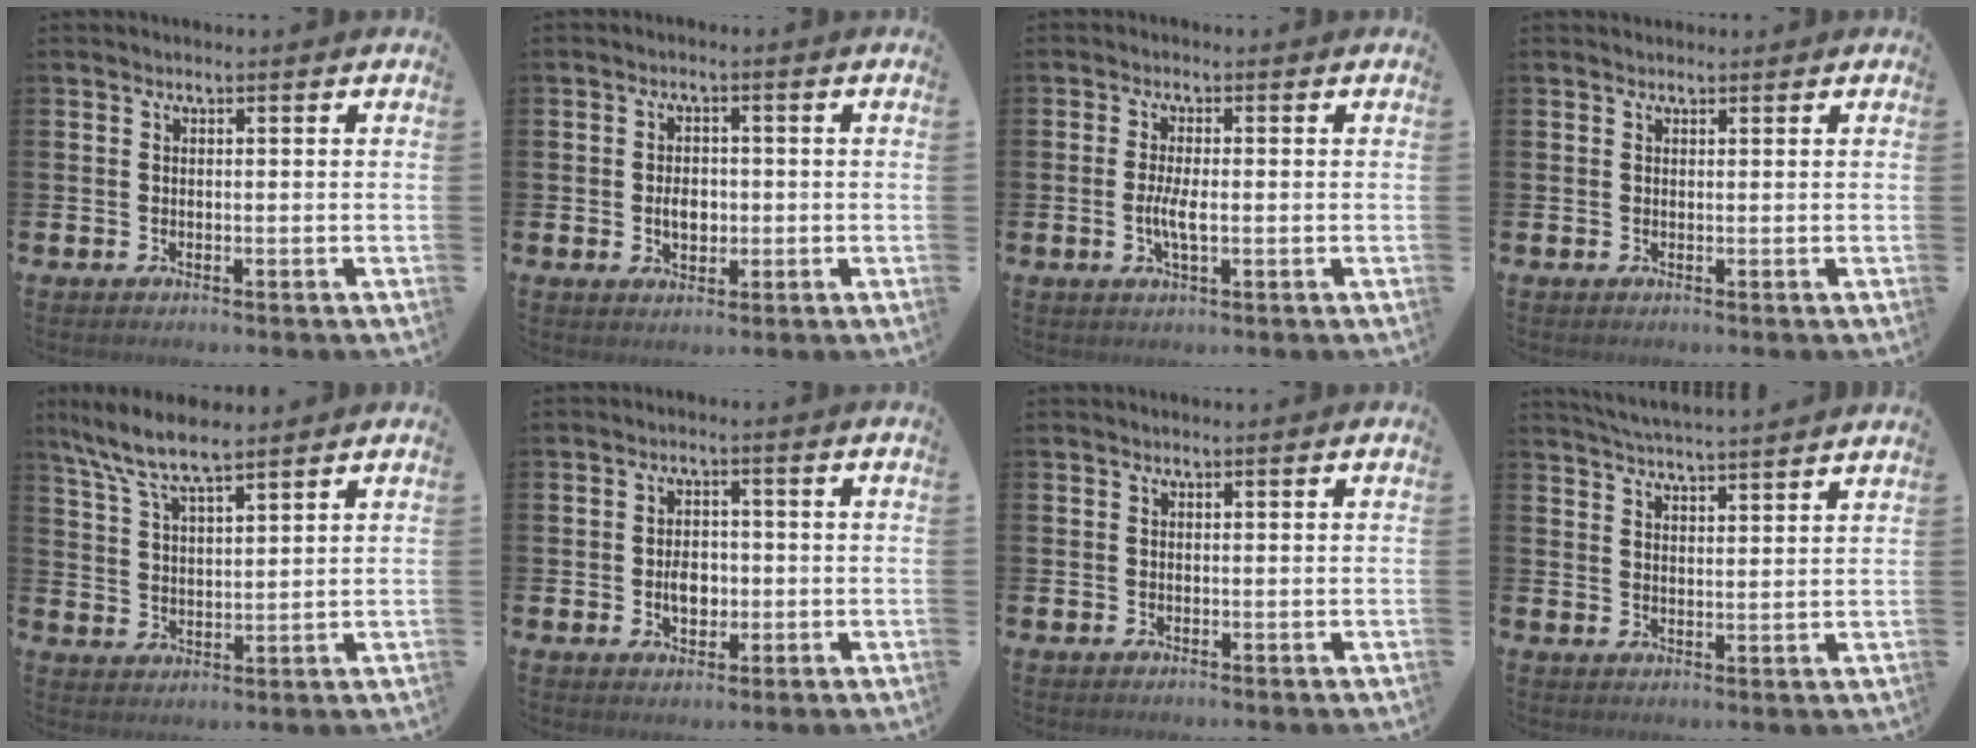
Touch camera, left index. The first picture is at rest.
{"total": 3.3, "force": [-0.3, 2.4, 2.3], "torque": [-0.016, -0.006, -0.015]}
{"total": 3.3, "force": [-0.5, 1.0, 3.1], "torque": [-0.048, -0.002, -0.010]}
{"total": 0.8, "force": [0.7, 0.3, 0.0], "torque": [0.011, -0.002, 0.010]}
{"total": 7.8, "force": [6.9, 1.4, 3.3], "torque": [-0.094, -0.019, 0.126]}
{"total": 3.7, "force": [-0.5, 2.6, 2.6], "torque": [-0.021, -0.005, -0.017]}
{"total": 0.0}
{"total": 5.0, "force": [4.9, -0.5, 0.4], "torque": [-0.024, -0.029, 0.088]}